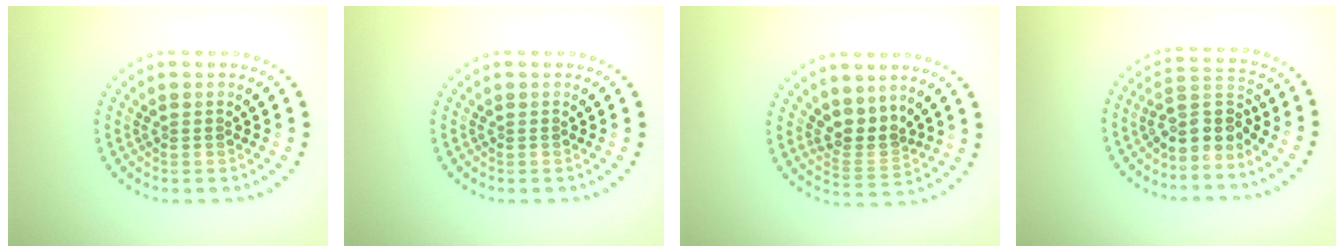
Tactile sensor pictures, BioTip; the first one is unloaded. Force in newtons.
{"total": 0.0}
{"total": 2.9, "press": 2.1, "slide": 2.0}
{"total": 3.1, "press": 2.6, "slide": 1.8}